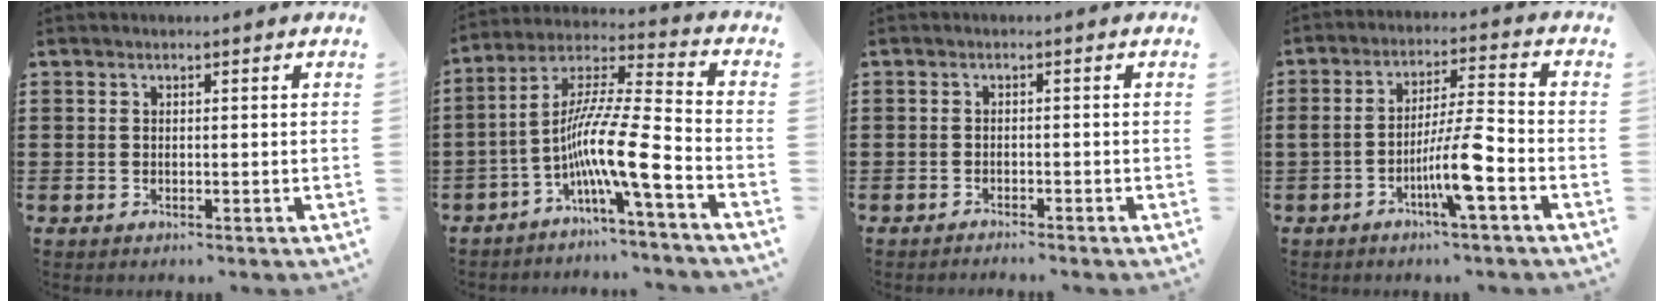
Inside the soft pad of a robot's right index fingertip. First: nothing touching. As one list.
[{"total": 11.9, "force": [-5.8, 0.5, 10.4], "torque": [-0.212, -0.029, -0.124]}, {"total": 1.2, "force": [-1.2, -0.1, 0.0], "torque": [-0.003, 0.002, -0.025]}, {"total": 8.4, "force": [-3.6, 0.7, 7.5], "torque": [-0.145, -0.003, -0.072]}]